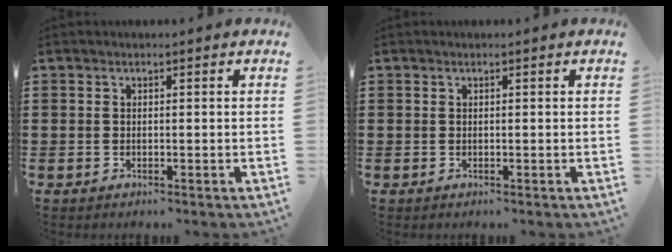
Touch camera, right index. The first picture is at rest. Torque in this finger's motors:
{"motor_torque": [-0.17, 0.45, 0.00, -0.01]}